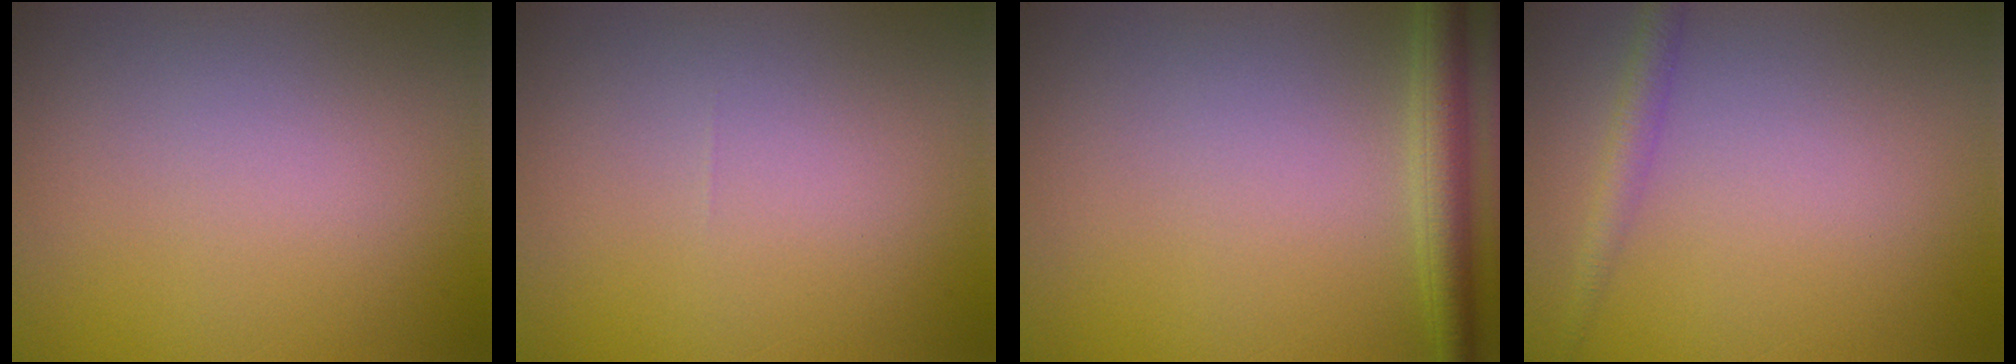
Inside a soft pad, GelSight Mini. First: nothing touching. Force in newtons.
{"total": 0.0}
{"total": 3.1, "press": 3.1, "slide": 0.1}
{"total": 1.8, "press": 1.8, "slide": 0.1}